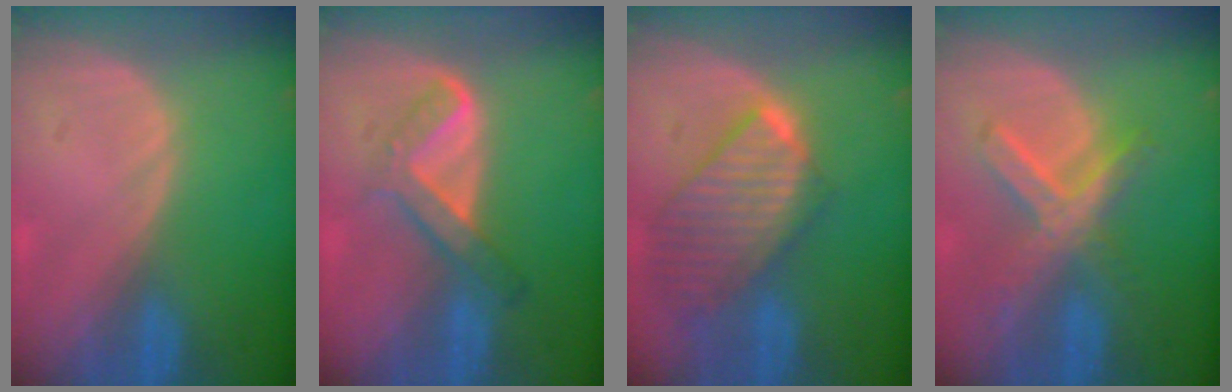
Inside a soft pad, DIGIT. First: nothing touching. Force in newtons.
{"total": 5.4, "press": 5.1, "slide": 1.6}
{"total": 9.7, "press": 8.4, "slide": 4.9}
{"total": 7.2, "press": 6.3, "slide": 3.5}